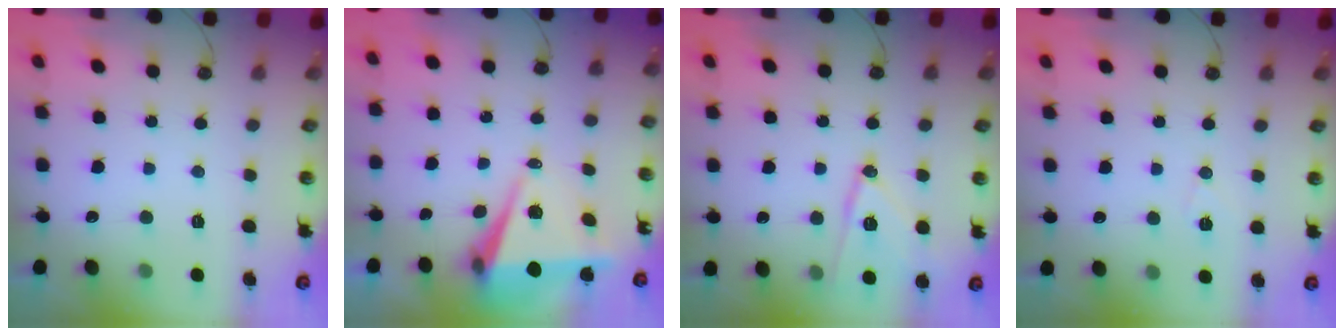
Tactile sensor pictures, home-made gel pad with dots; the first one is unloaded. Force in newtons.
{"total": 6.8, "press": 5.4, "slide": 4.1}
{"total": 13.3, "press": 13.3, "slide": 1.4}
{"total": 6.1, "press": 5.6, "slide": 2.4}